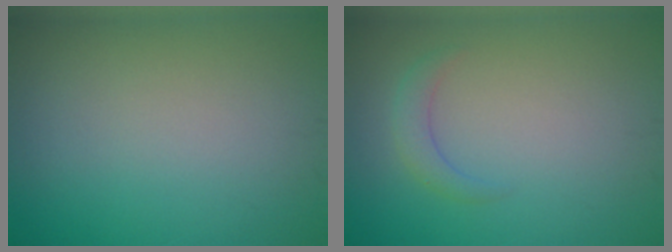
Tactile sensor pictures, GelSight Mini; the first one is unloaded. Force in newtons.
{"total": 1.5, "press": 1.5, "slide": 0.1}